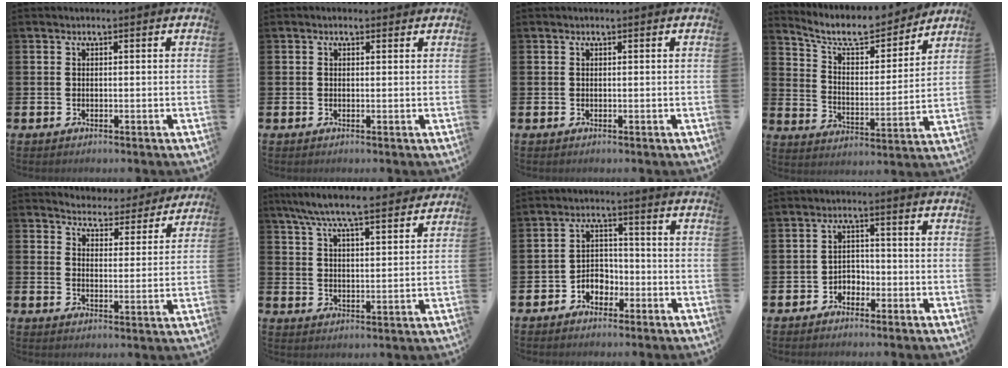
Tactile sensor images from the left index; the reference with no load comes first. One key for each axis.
{"total": 0.8, "fx": 0.6, "fy": 0.5, "fz": 0.3, "tx": 0.002, "ty": 0.005, "tz": 0.008}
{"total": 0.0}
{"total": 8.7, "fx": 7.9, "fy": 2.4, "fz": 2.7, "tx": -0.073, "ty": -0.063, "tz": 0.135}
{"total": 4.5, "fx": 4.3, "fy": 1.0, "fz": 0.0, "tx": -0.005, "ty": -0.044, "tz": 0.069}
{"total": 7.9, "fx": 7.5, "fy": 0.6, "fz": 2.5, "tx": -0.066, "ty": -0.049, "tz": 0.131}
{"total": 3.2, "fx": -2.1, "fy": 2.3, "fz": 0.7, "tx": -0.023, "ty": 0.001, "tz": -0.050}
{"total": 2.5, "fx": -1.9, "fy": 1.5, "fz": 0.2, "tx": -0.011, "ty": 0.004, "tz": -0.045}